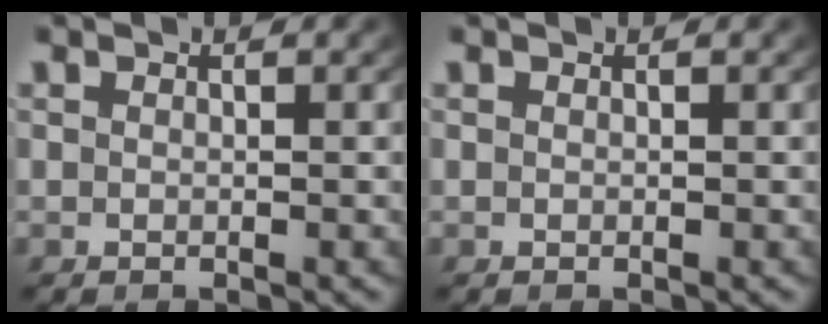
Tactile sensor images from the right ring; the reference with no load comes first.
{"total": 0.0}